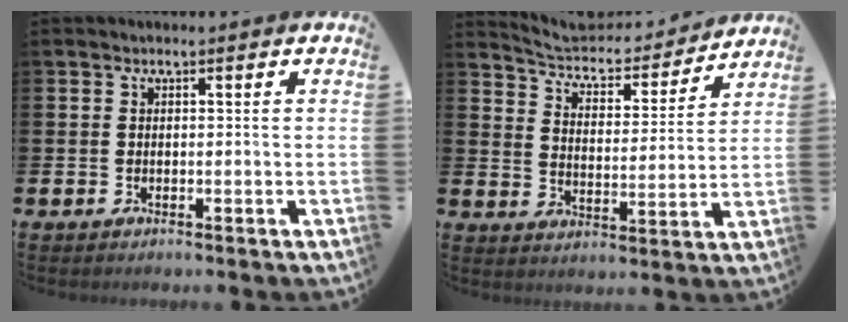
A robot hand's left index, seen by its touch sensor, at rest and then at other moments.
{"total": 6.5, "force": [6.3, 1.2, 1.2], "torque": [-0.053, -0.054, 0.105]}